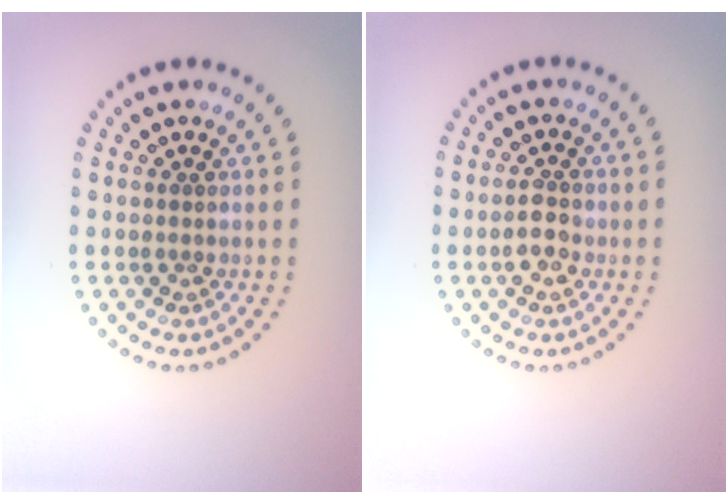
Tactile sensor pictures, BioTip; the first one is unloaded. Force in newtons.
{"total": 2.1, "press": 2.0, "slide": 0.3}